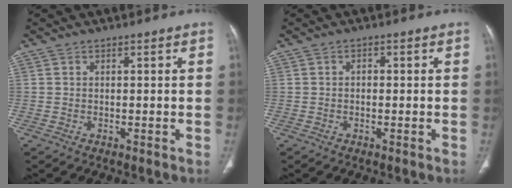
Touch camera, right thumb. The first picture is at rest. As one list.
[{"total": 1.0, "force": [-0.1, 0.8, 0.7], "torque": [-0.010, 0.005, -0.003]}]